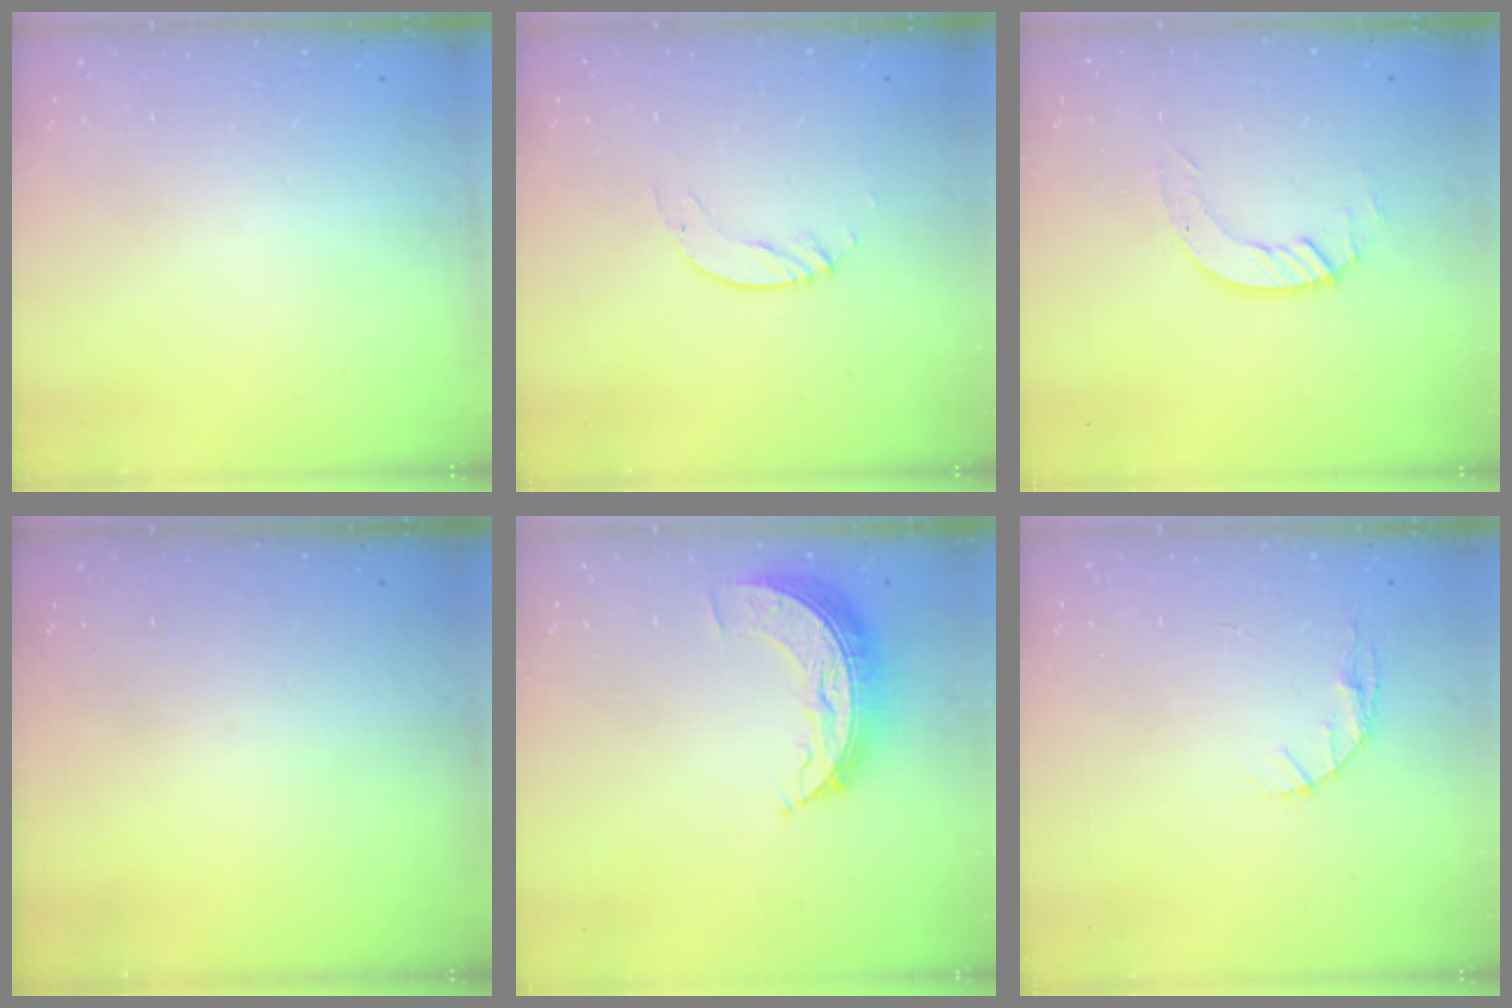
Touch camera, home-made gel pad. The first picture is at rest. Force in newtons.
{"total": 3.1, "press": 3.1, "slide": 0.3}
{"total": 4.5, "press": 4.5, "slide": 0.4}
{"total": 0.0}
{"total": 8.7, "press": 8.7, "slide": 0.6}
{"total": 5.0, "press": 4.9, "slide": 0.6}